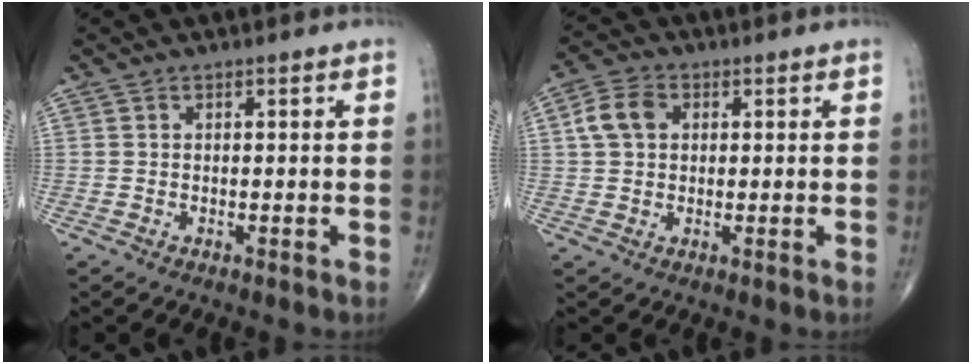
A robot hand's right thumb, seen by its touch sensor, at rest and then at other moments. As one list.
[{"total": 6.0, "force": [1.3, 4.4, 3.8], "torque": [-0.068, 0.011, 0.020]}]